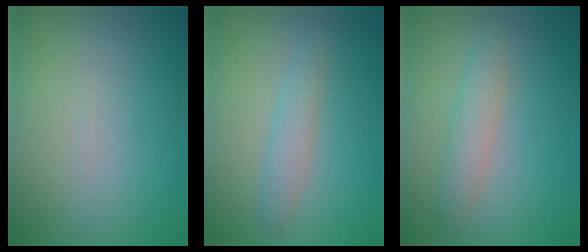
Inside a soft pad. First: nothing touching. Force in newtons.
{"total": 2.1, "press": 2.1, "slide": 0.1}
{"total": 2.5, "press": 2.5, "slide": 0.1}